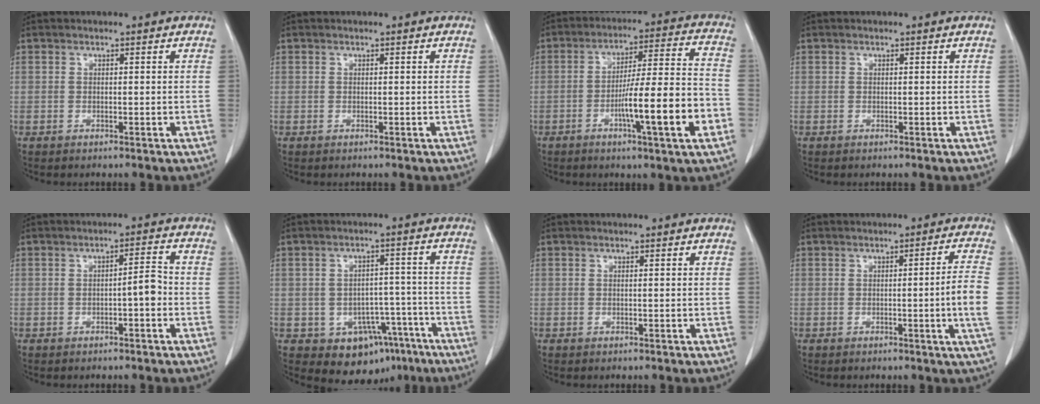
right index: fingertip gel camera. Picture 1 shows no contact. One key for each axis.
{"total": 0.0}
{"total": 14.5, "fx": -5.0, "fy": 0.3, "fz": 13.6, "tx": -0.218, "ty": 0.003, "tz": -0.076}
{"total": 0.0}
{"total": 3.1, "fx": -0.9, "fy": 0.5, "fz": 2.9, "tx": -0.037, "ty": 0.006, "tz": -0.015}
{"total": 9.9, "fx": -5.6, "fy": 7.2, "fz": 3.8, "tx": -0.025, "ty": 0.031, "tz": -0.068}
{"total": 0.0}
{"total": 5.3, "fx": -0.8, "fy": -1.3, "fz": 5.1, "tx": -0.067, "ty": -0.007, "tz": -0.014}